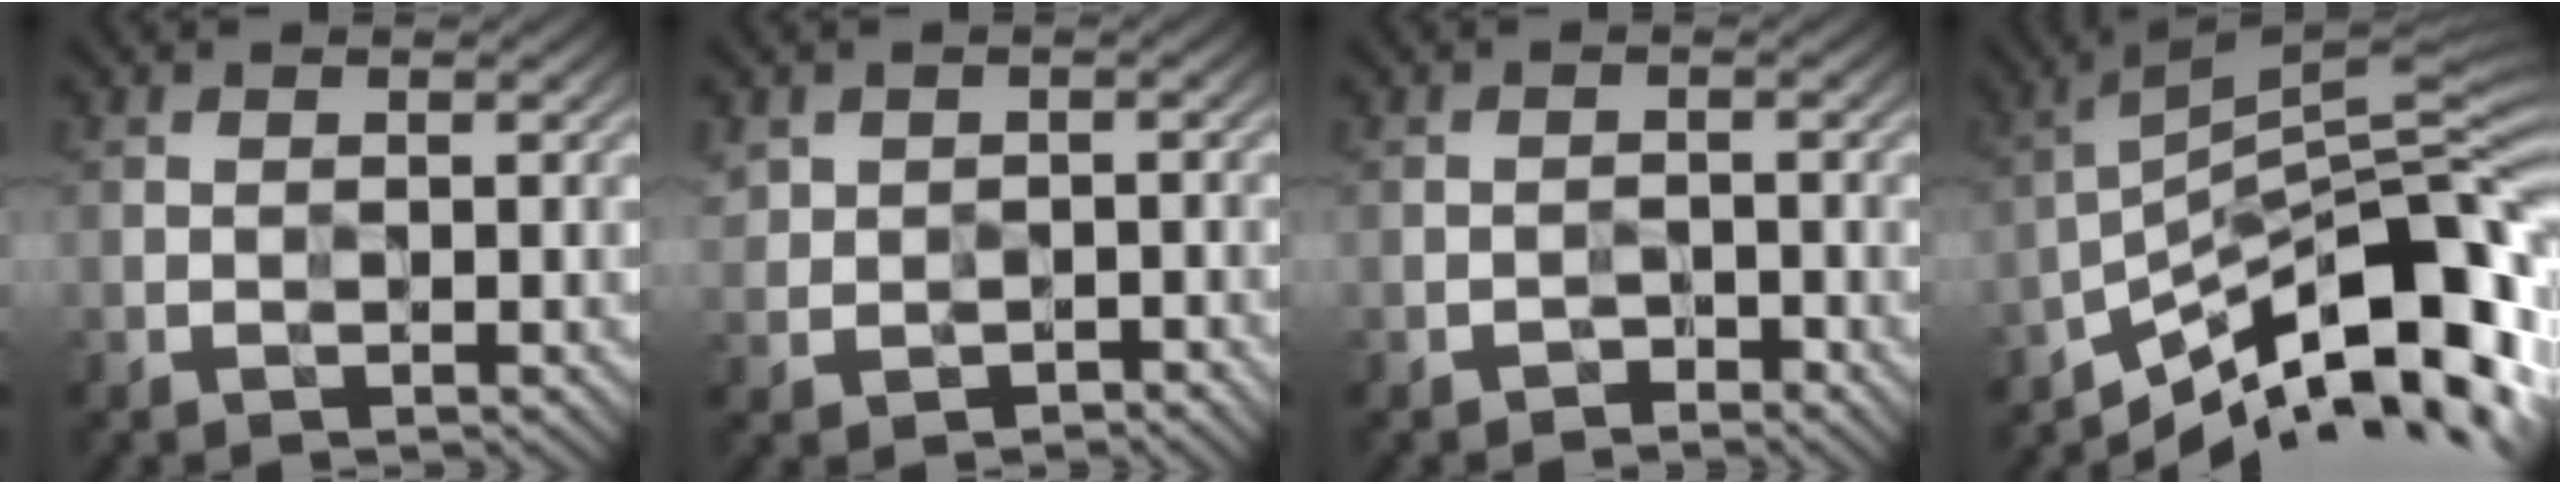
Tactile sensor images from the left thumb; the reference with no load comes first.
{"total": 3.5, "force": [-0.3, 3.2, 1.3], "torque": [-0.031, -0.018, -0.005]}
{"total": 1.2, "force": [-1.1, 0.5, 0.1], "torque": [0.005, 0.002, -0.023]}
{"total": 15.6, "force": [-8.4, 4.8, 12.2], "torque": [-0.191, 0.019, -0.157]}